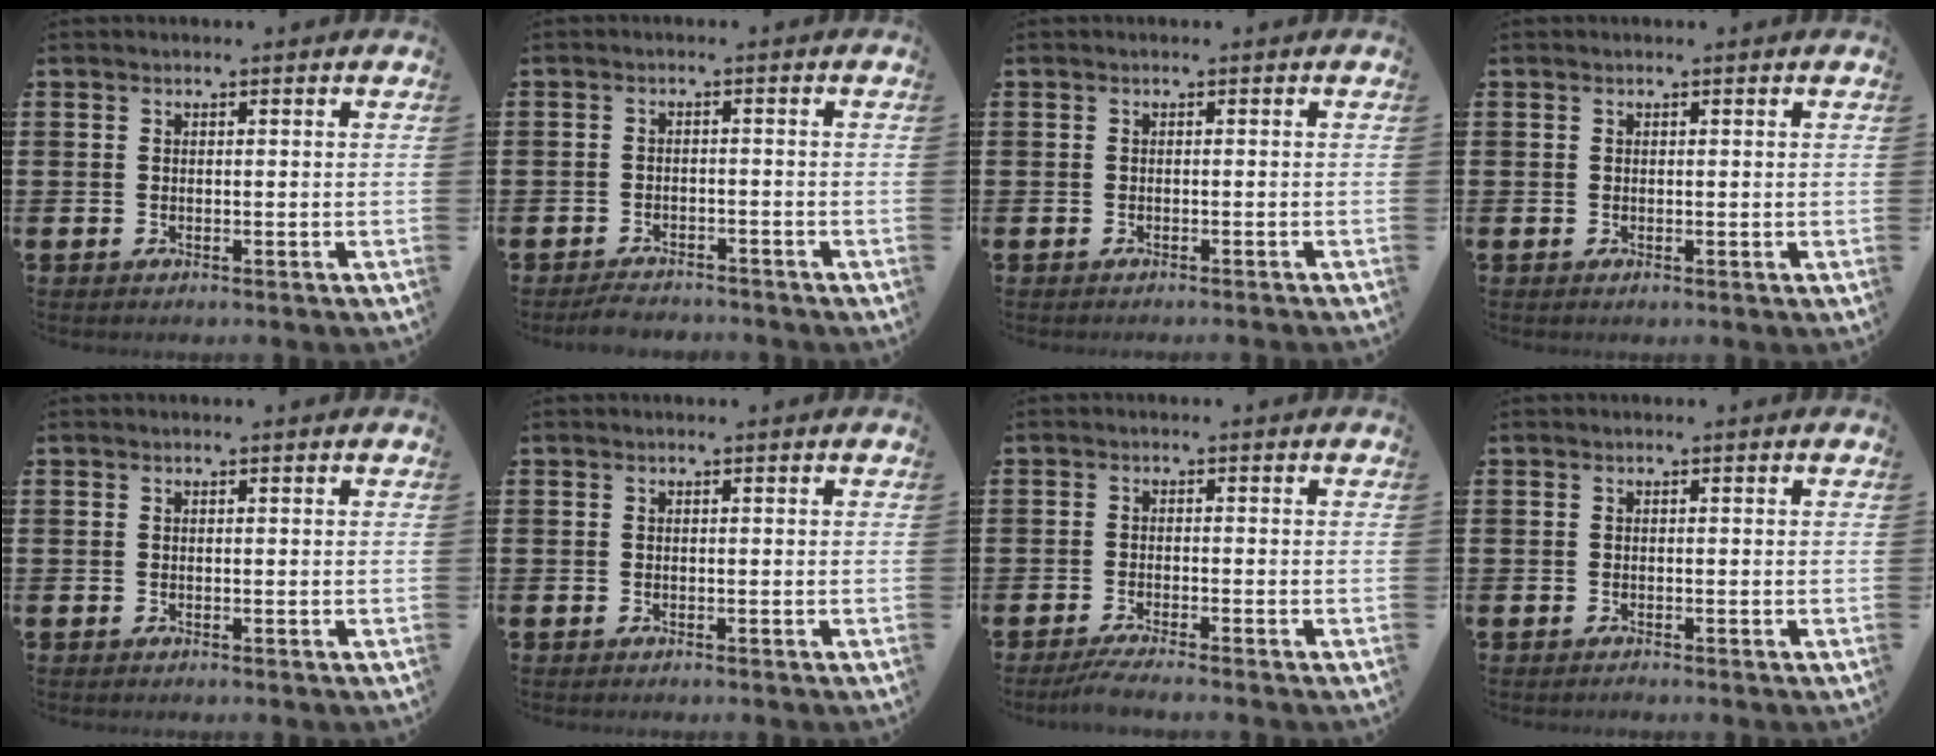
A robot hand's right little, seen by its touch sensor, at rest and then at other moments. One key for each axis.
{"total": 2.1, "fx": -2.1, "fy": 0.3, "fz": 0.0, "tx": -0.006, "ty": 0.006, "tz": -0.044}
{"total": 0.5, "fx": -0.5, "fy": -0.2, "fz": 0.0, "tx": 0.001, "ty": 0.000, "tz": -0.010}
{"total": 0.0}
{"total": 0.0}
{"total": 0.0}
{"total": 2.0, "fx": -1.6, "fy": -0.1, "fz": 1.2, "tx": -0.019, "ty": 0.001, "tz": -0.029}
{"total": 0.0}